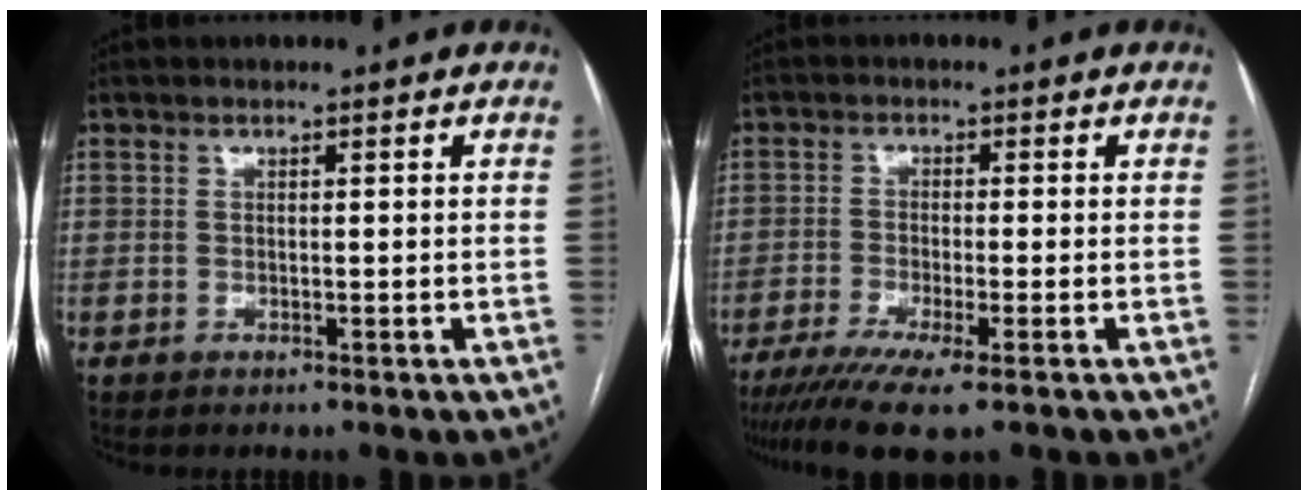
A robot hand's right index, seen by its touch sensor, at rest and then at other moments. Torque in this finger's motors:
{"motor_torque": [1.28, -0.85, 0.38, 0.10]}